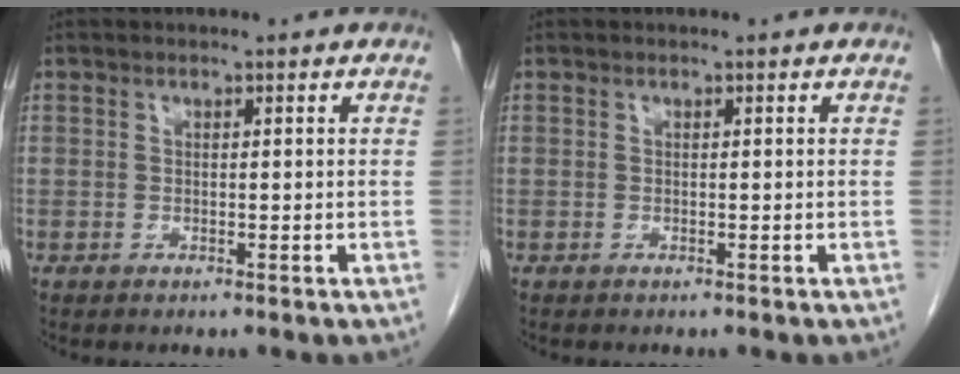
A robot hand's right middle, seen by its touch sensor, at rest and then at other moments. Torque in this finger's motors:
{"motor_torque": [0.00, 0.00, 0.00, 0.00]}